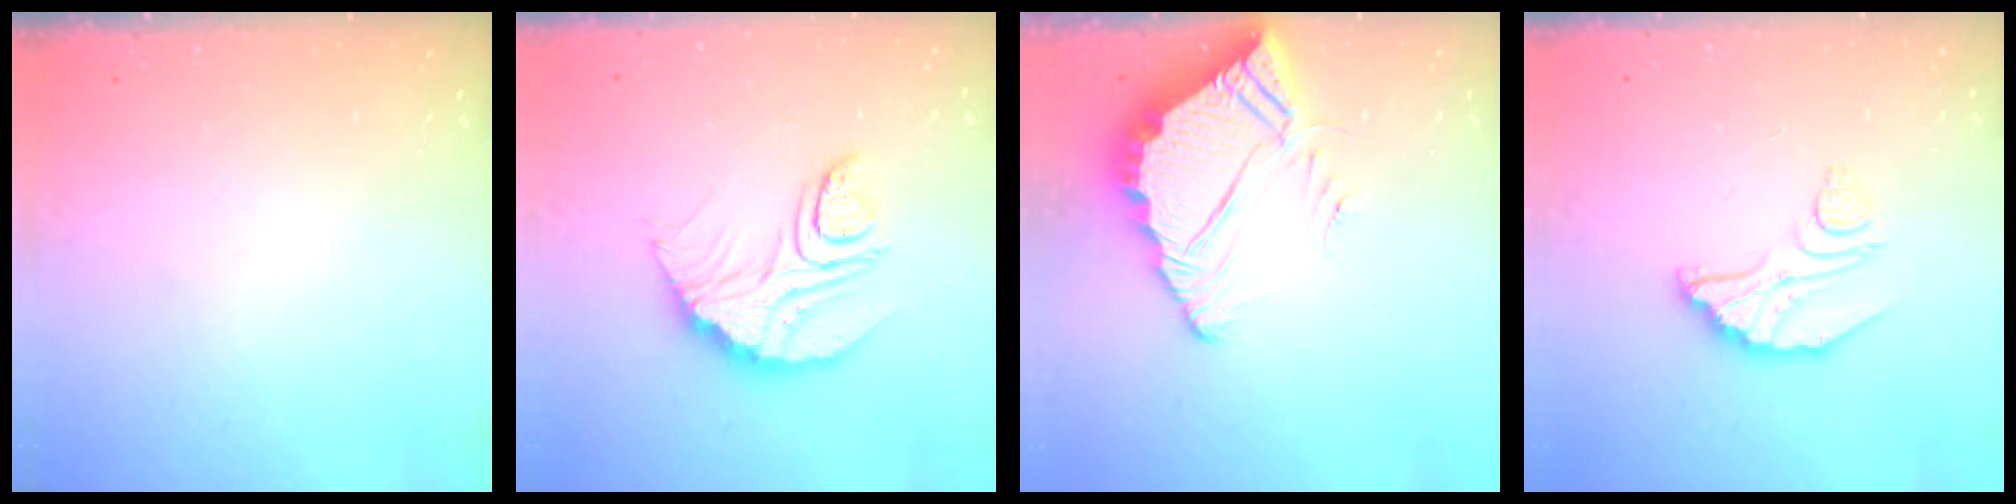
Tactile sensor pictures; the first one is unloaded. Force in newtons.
{"total": 12.5, "press": 12.5, "slide": 0.6}
{"total": 7.6, "press": 7.6, "slide": 0.8}
{"total": 8.1, "press": 8.1, "slide": 0.7}